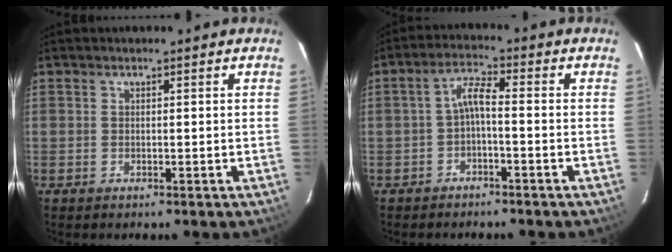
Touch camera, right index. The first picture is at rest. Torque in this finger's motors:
{"motor_torque": [0.87, -0.17, 0.46, 0.12]}